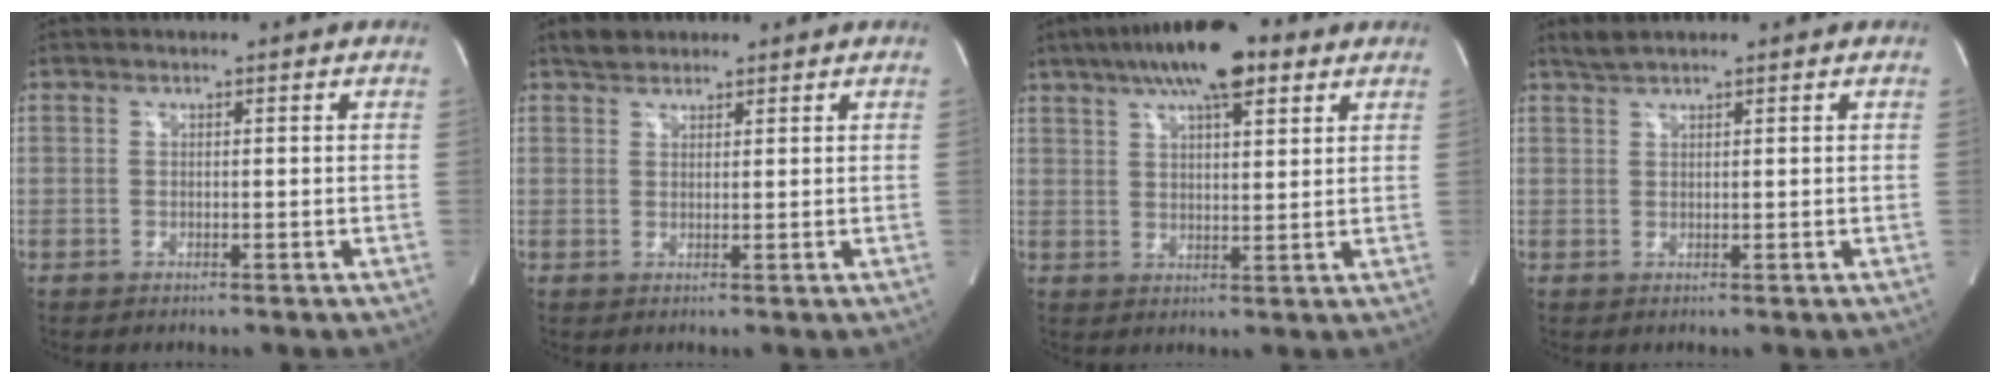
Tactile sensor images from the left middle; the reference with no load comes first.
{"total": 2.4, "force": [2.0, 1.3, 0.5], "torque": [-0.012, 0.012, 0.033]}
{"total": 12.8, "force": [8.0, 3.5, 9.4], "torque": [-0.167, 0.030, 0.133]}
{"total": 1.7, "force": [1.6, 0.0, 0.7], "torque": [-0.017, 0.012, 0.036]}